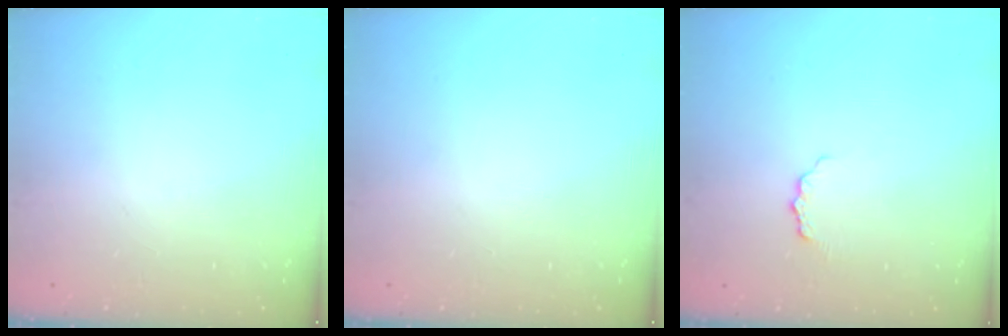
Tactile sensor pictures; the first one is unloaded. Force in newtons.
{"total": 0.0}
{"total": 3.6, "press": 3.6, "slide": 0.4}